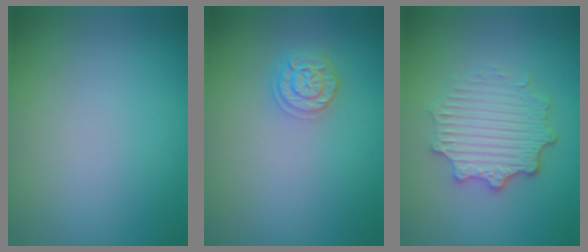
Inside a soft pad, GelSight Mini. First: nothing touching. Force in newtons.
{"total": 2.5, "press": 2.1, "slide": 1.4}
{"total": 4.9, "press": 3.8, "slide": 3.0}